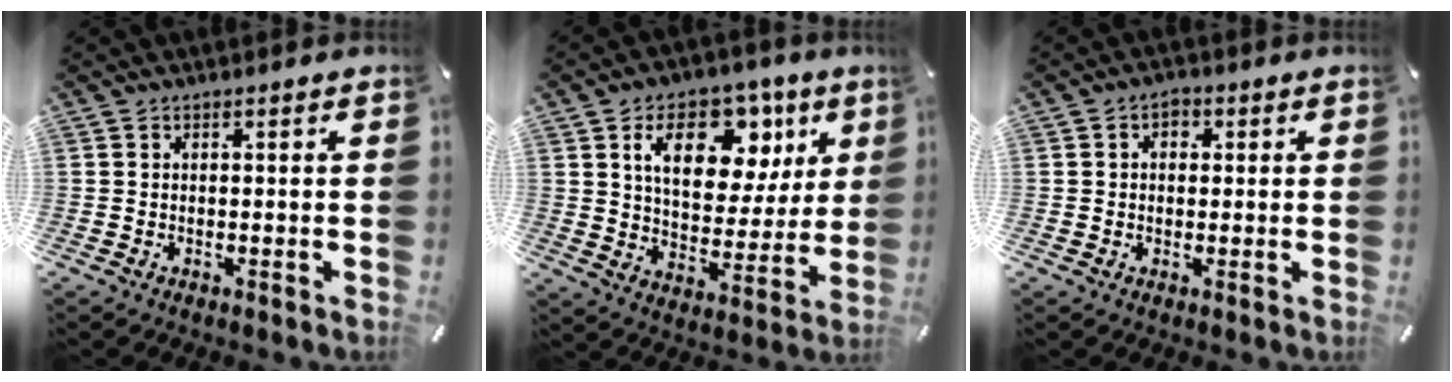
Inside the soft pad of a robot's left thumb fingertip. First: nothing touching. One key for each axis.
{"total": 16.7, "fx": 7.6, "fy": 10.5, "fz": 10.5, "tx": -0.160, "ty": -0.021, "tz": 0.131}
{"total": 2.5, "fx": 0.3, "fy": 2.1, "fz": 1.4, "tx": -0.012, "ty": 0.003, "tz": -0.001}